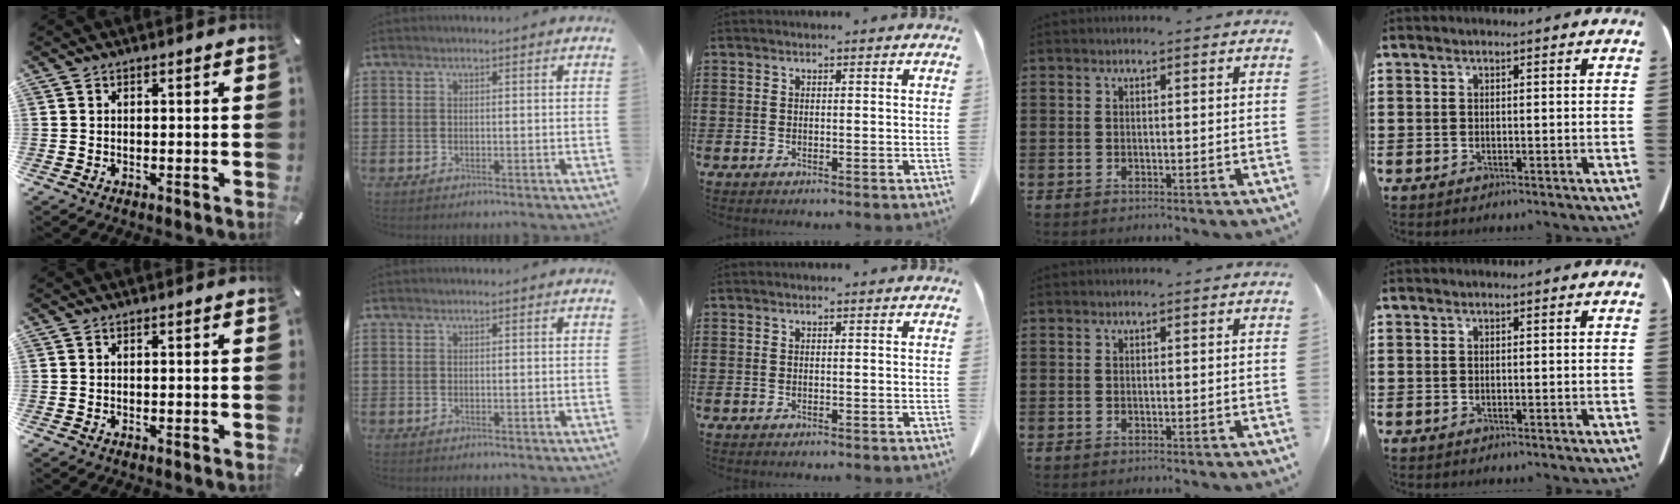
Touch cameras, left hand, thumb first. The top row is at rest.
{}